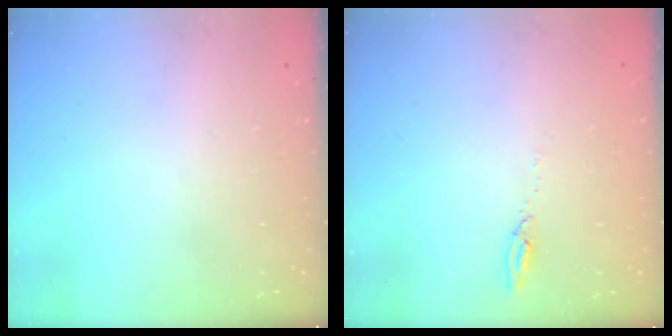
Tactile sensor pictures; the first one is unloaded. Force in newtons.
{"total": 3.9, "press": 3.9, "slide": 0.4}